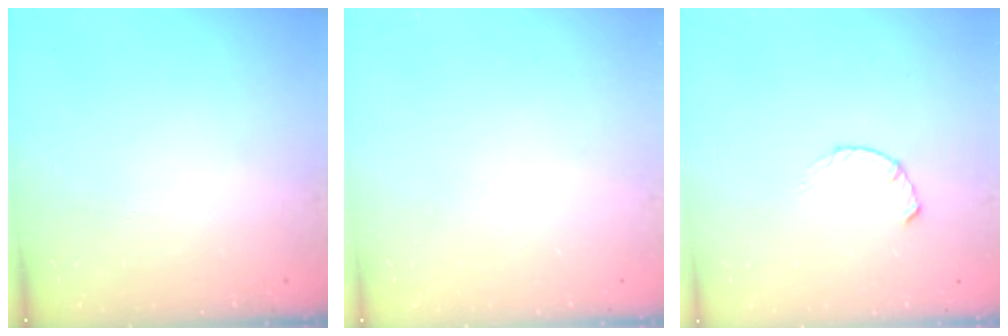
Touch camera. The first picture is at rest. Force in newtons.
{"total": 0.0}
{"total": 2.3, "press": 2.2, "slide": 0.4}